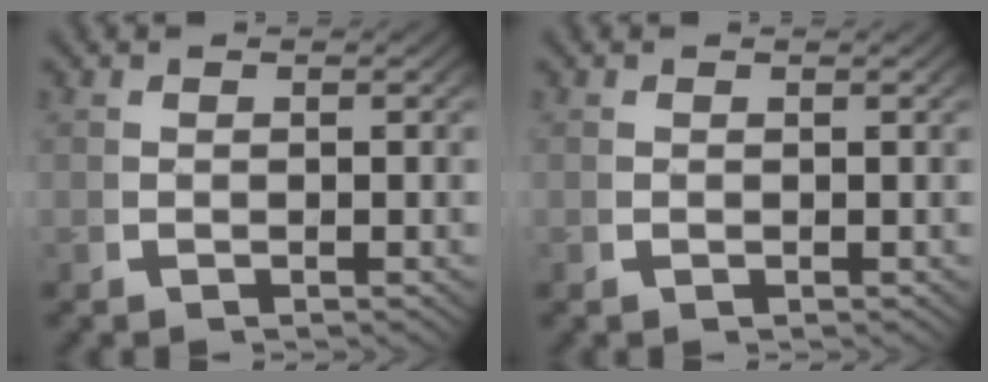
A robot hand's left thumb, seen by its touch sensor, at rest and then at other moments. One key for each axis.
{"total": 0.0}